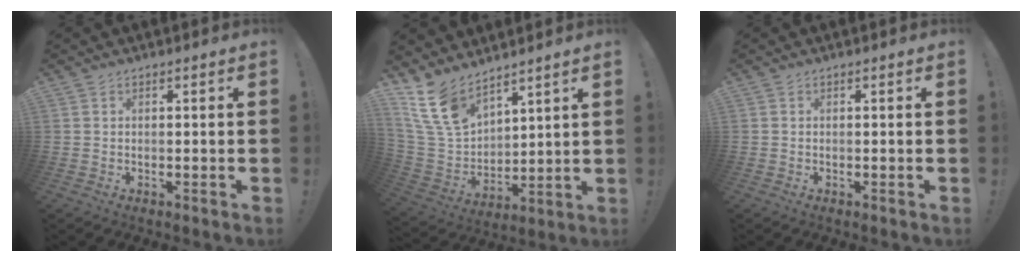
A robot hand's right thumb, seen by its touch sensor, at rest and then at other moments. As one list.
[{"total": 14.0, "force": [10.6, 7.2, 5.8], "torque": [-0.123, -0.073, 0.206]}, {"total": 0.0}]